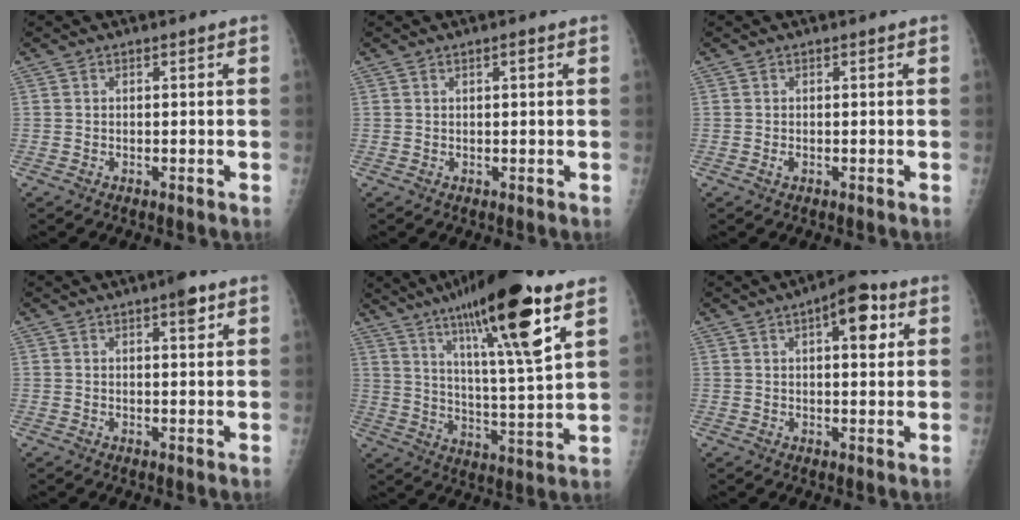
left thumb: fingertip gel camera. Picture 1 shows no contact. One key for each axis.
{"total": 1.0, "fx": 0.5, "fy": 0.2, "fz": 0.9, "tx": -0.014, "ty": 0.001, "tz": 0.007}
{"total": 0.6, "fx": -0.1, "fy": 0.3, "fz": 0.5, "tx": -0.007, "ty": 0.001, "tz": 0.001}
{"total": 3.3, "fx": 1.9, "fy": 1.0, "fz": 2.5, "tx": -0.029, "ty": -0.006, "tz": 0.023}
{"total": 20.7, "fx": 11.9, "fy": 2.5, "fz": 16.7, "tx": -0.266, "ty": -0.048, "tz": 0.195}
{"total": 8.4, "fx": 3.4, "fy": 3.5, "fz": 6.9, "tx": -0.072, "ty": -0.001, "tz": 0.041}